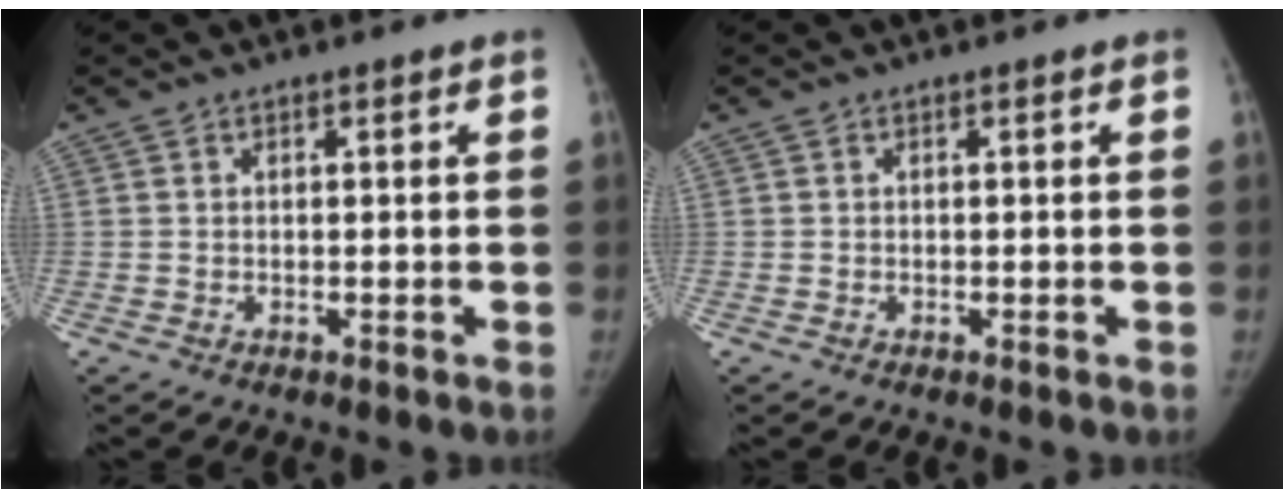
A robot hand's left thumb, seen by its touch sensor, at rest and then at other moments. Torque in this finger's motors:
{"motor_torque": [0.00, 0.00, 0.34, -0.25, 0.00]}